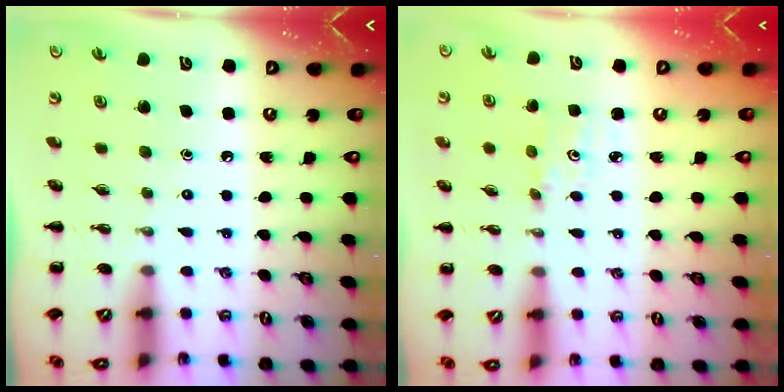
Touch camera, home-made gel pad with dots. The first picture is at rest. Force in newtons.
{"total": 2.8, "press": 2.7, "slide": 0.8}